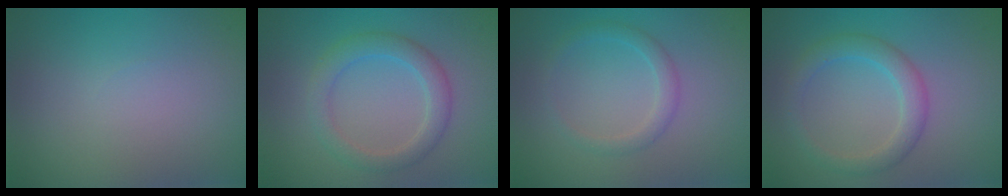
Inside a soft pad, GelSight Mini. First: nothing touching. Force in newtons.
{"total": 3.0, "press": 3.0, "slide": 0.3}
{"total": 1.7, "press": 1.7, "slide": 0.1}
{"total": 2.9, "press": 2.9, "slide": 0.1}